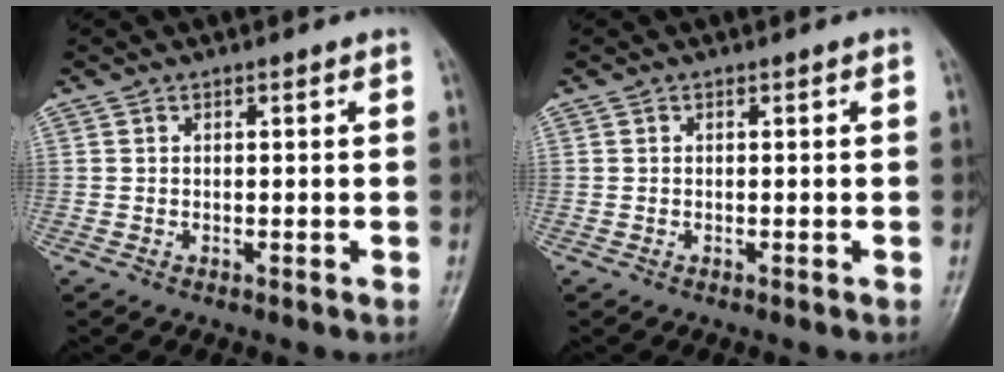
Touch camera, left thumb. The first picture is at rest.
{"total": 0.0}